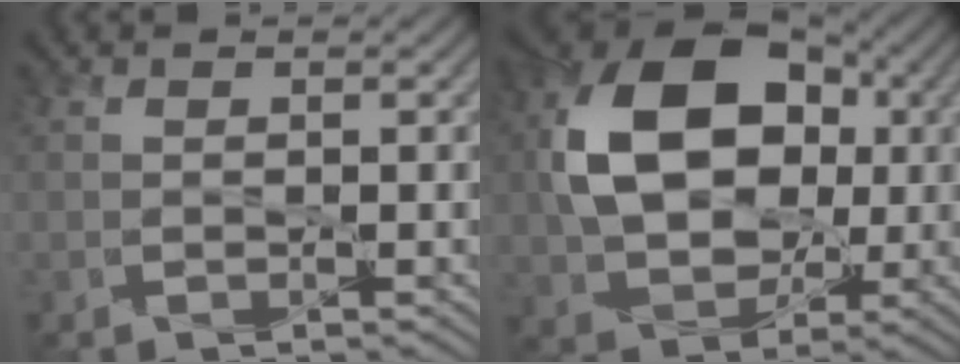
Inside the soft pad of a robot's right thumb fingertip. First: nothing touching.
{"total": 14.8, "force": [1.5, 10.6, 10.3], "torque": [-0.200, 0.011, 0.032]}